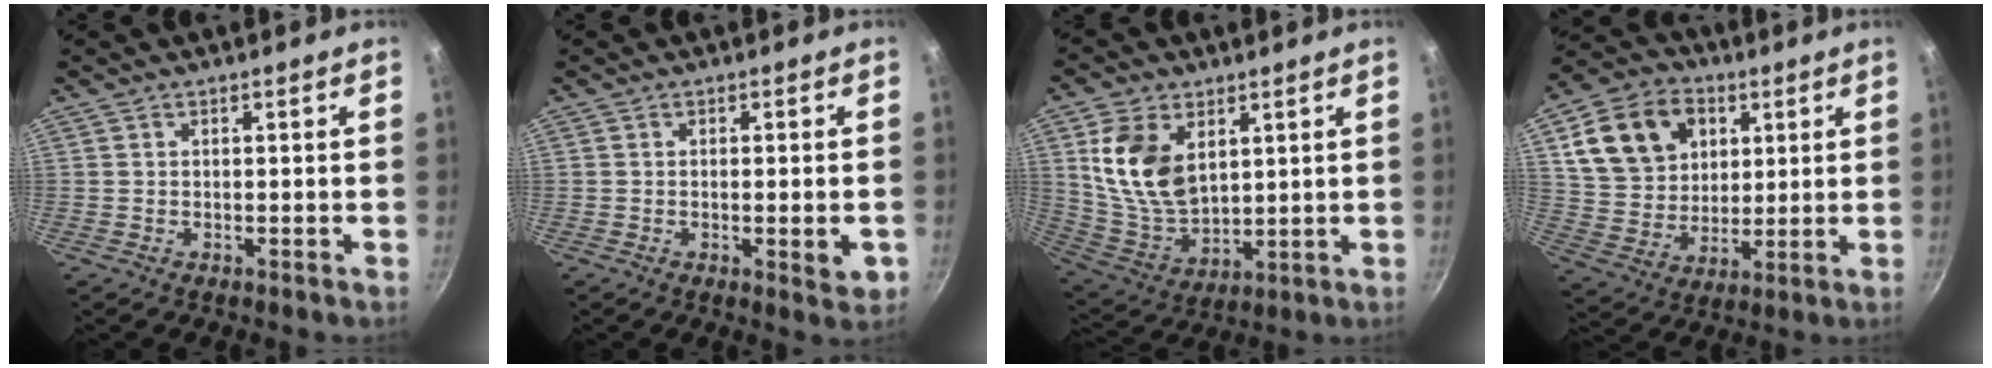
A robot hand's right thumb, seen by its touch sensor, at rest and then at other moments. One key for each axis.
{"total": 4.3, "fx": -1.1, "fy": 1.3, "fz": 3.9, "tx": -0.055, "ty": -0.007, "tz": -0.017}
{"total": 14.1, "fx": 4.3, "fy": 9.1, "fz": 9.9, "tx": -0.171, "ty": -0.030, "tz": 0.096}
{"total": 17.0, "fx": 5.8, "fy": 13.2, "fz": 9.1, "tx": -0.145, "ty": -0.007, "tz": 0.106}